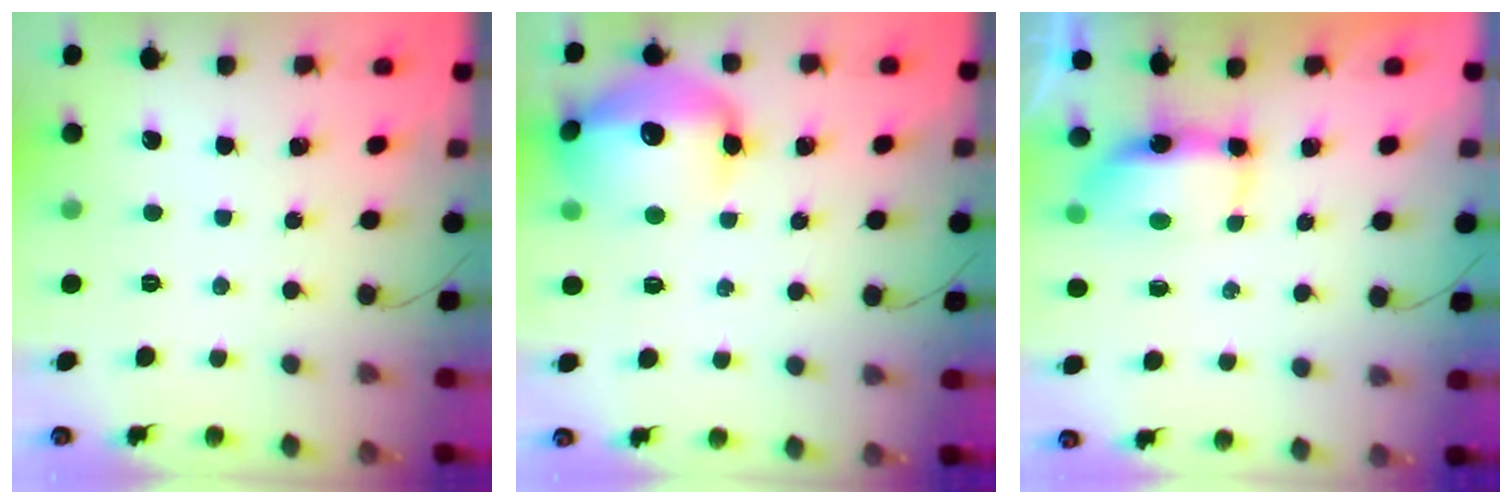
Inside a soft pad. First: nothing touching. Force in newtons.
{"total": 16.2, "press": 16.0, "slide": 2.4}
{"total": 13.2, "press": 8.8, "slide": 9.9}